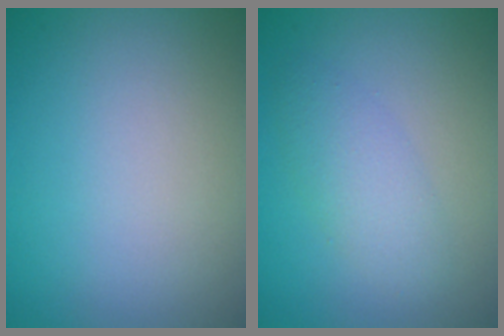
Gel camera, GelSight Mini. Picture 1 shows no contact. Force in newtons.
{"total": 2.6, "press": 2.6, "slide": 0.1}